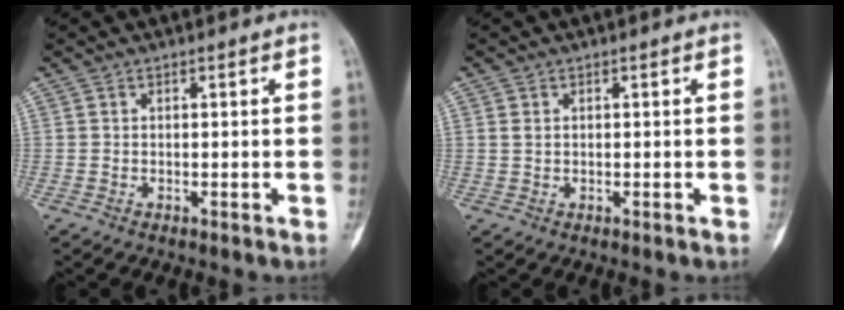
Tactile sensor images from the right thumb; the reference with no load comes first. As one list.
[{"total": 1.1, "force": [0.3, 0.9, 0.6], "torque": [-0.009, 0.000, 0.008]}]